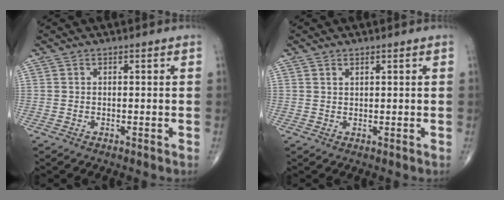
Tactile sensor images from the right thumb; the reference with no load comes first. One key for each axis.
{"total": 0.8, "fx": 0.6, "fy": 0.3, "fz": 0.3, "tx": -0.002, "ty": -0.005, "tz": 0.010}